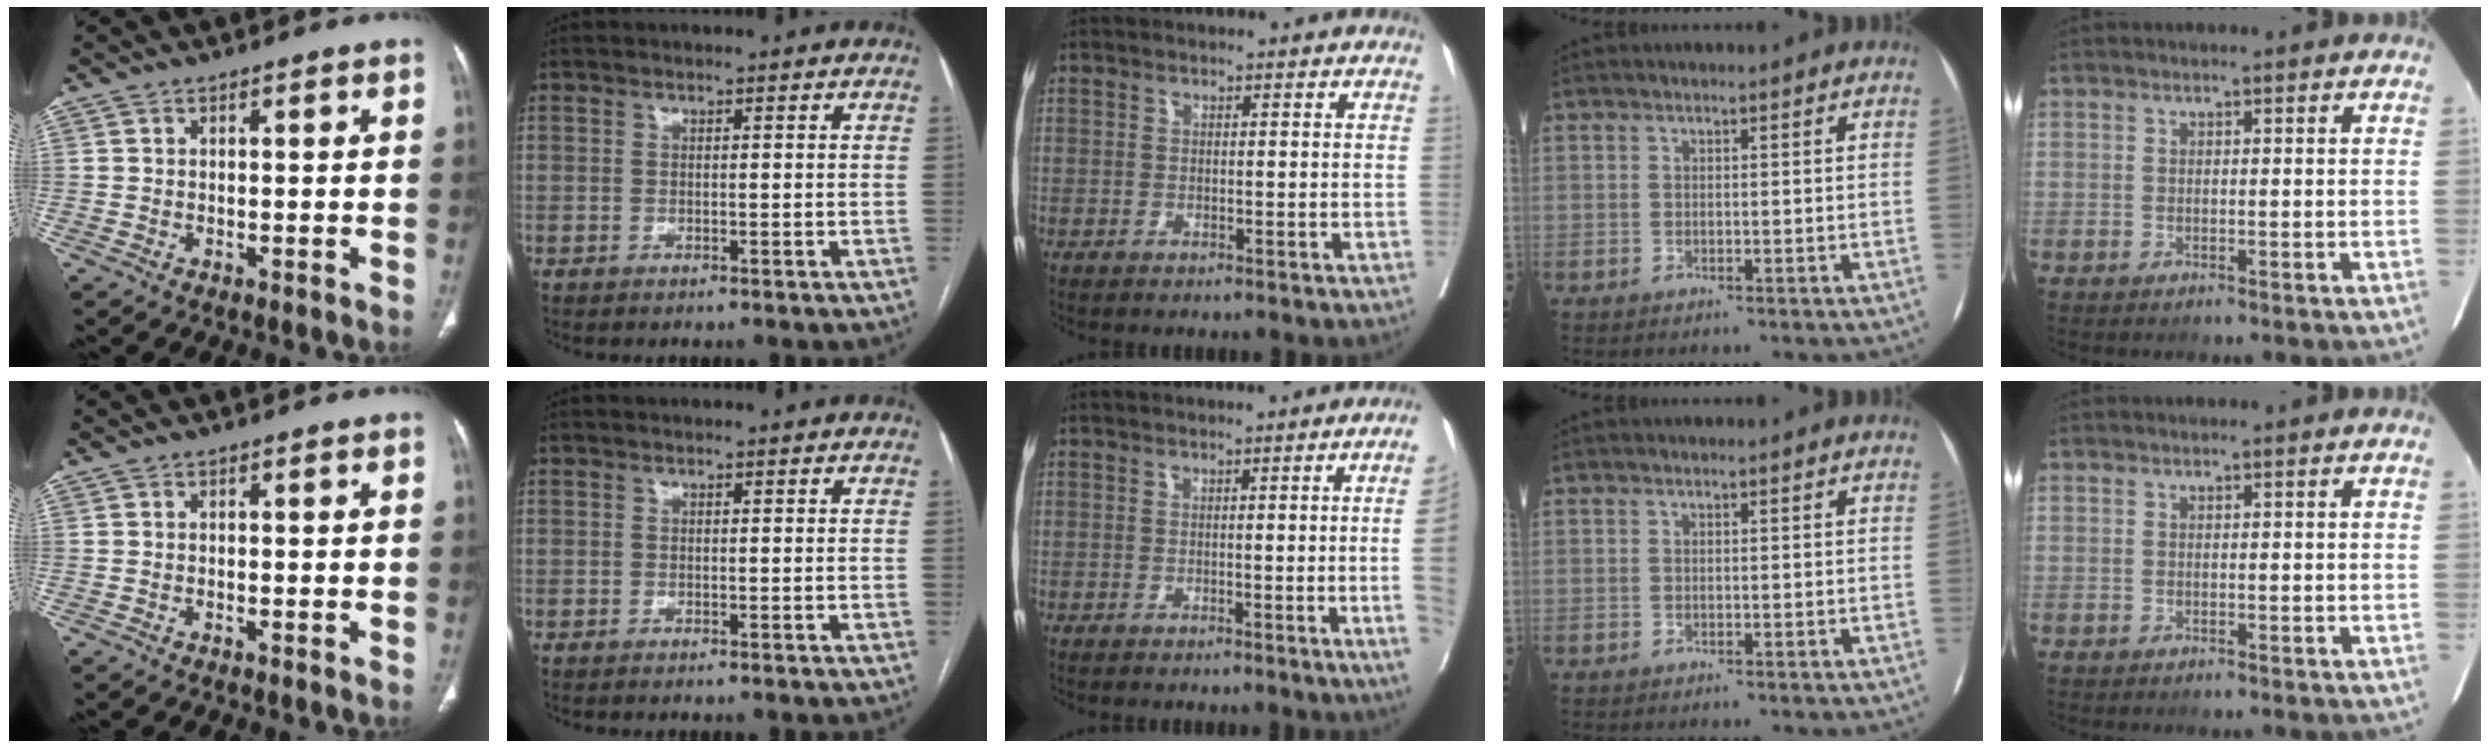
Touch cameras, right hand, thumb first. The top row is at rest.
{"middle": {"total": 5.8, "force": [-0.9, -1.9, 5.4], "torque": [-0.048, -0.010, -0.015]}}